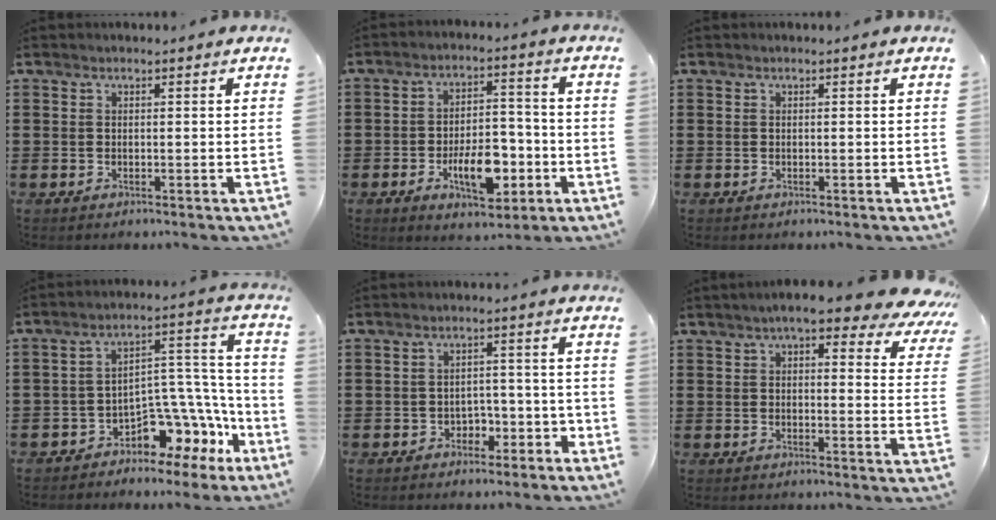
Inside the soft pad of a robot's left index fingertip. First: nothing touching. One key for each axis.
{"total": 9.6, "fx": -3.4, "fy": 4.9, "fz": 7.5, "tx": -0.117, "ty": 0.004, "tz": -0.057}
{"total": 0.0}
{"total": 8.2, "fx": -6.3, "fy": 3.7, "fz": 3.8, "tx": -0.062, "ty": 0.008, "tz": -0.113}
{"total": 3.4, "fx": -2.2, "fy": 2.3, "fz": 1.1, "tx": -0.031, "ty": 0.008, "tz": -0.048}
{"total": 7.7, "fx": 6.1, "fy": 1.3, "fz": 4.4, "tx": -0.080, "ty": -0.019, "tz": 0.104}